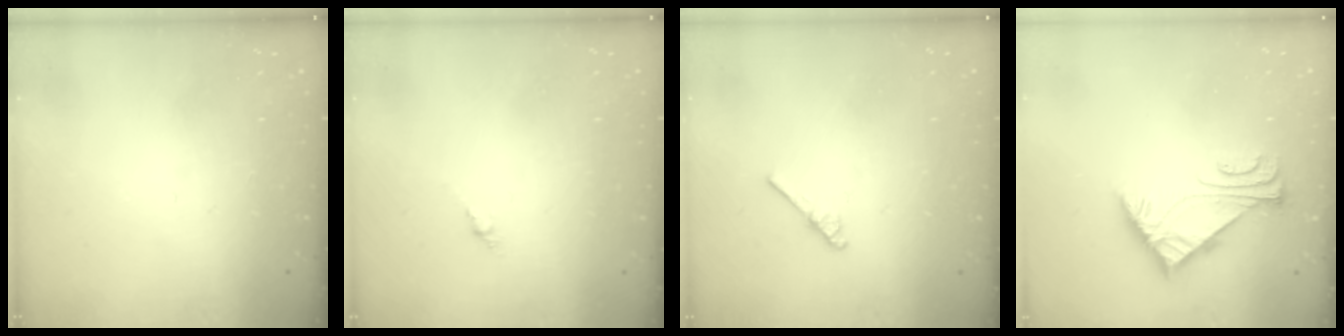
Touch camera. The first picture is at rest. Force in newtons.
{"total": 1.5, "press": 1.4, "slide": 0.6}
{"total": 3.0, "press": 2.9, "slide": 0.5}
{"total": 5.7, "press": 5.6, "slide": 0.9}